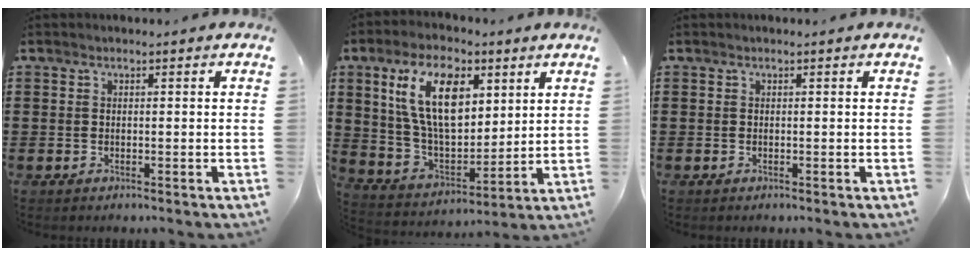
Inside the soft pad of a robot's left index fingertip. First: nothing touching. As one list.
[{"total": 13.8, "force": [6.4, 7.1, 10.0], "torque": [-0.223, 0.000, 0.116]}, {"total": 0.0}]